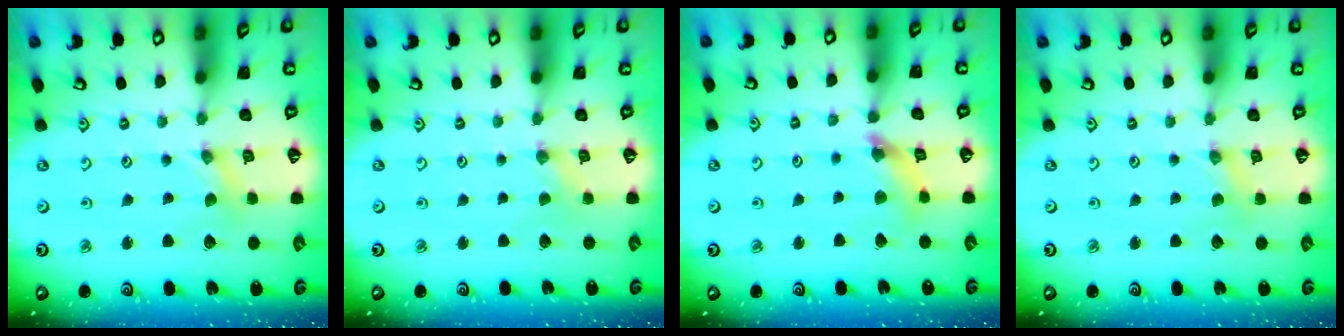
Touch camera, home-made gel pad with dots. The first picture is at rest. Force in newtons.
{"total": 0.0}
{"total": 7.2, "press": 7.2, "slide": 0.8}
{"total": 1.1, "press": 1.1, "slide": 0.2}